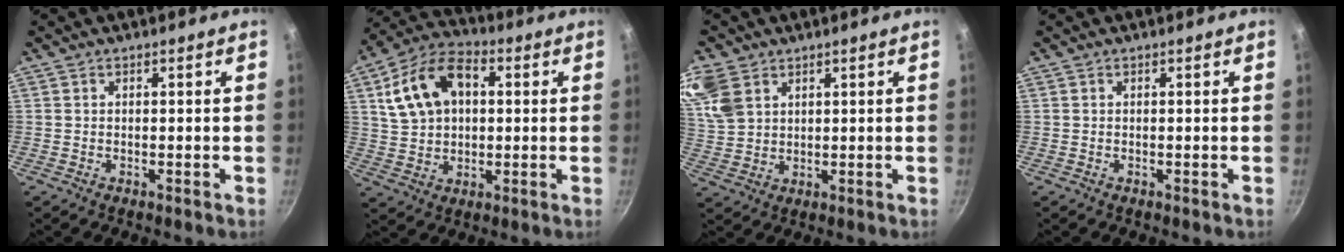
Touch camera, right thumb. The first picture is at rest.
{"total": 15.4, "force": [3.8, 10.2, 10.8], "torque": [-0.177, 0.022, 0.060]}
{"total": 10.2, "force": [5.1, 7.1, 5.2], "torque": [-0.104, -0.007, 0.110]}
{"total": 0.0}